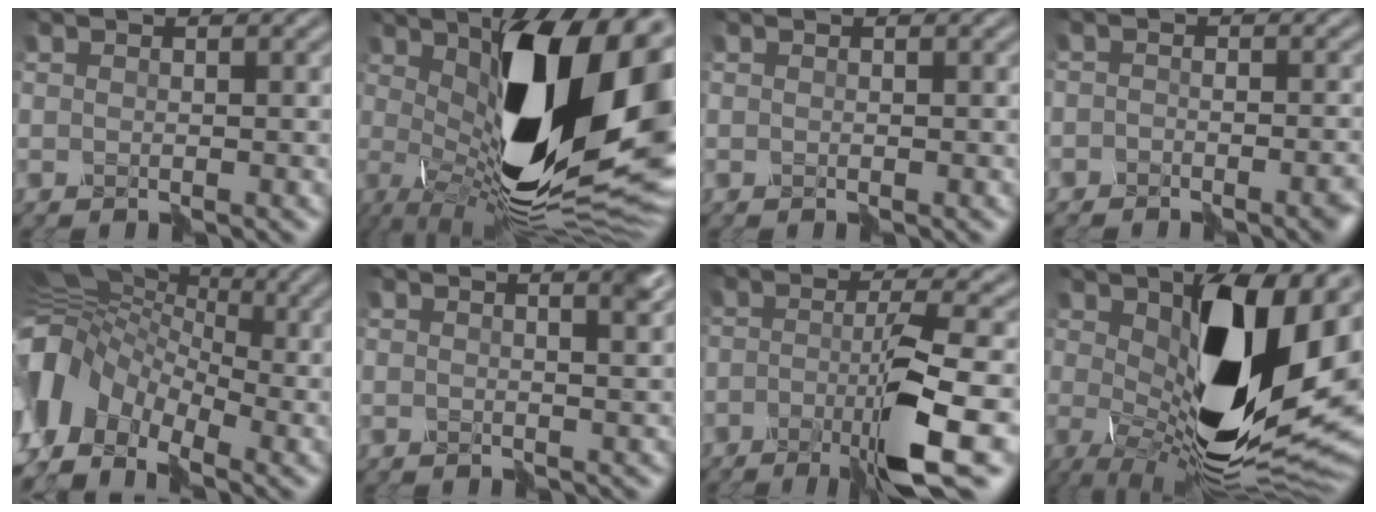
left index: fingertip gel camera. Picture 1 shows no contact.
{"total": 16.9, "force": [2.1, 7.5, 15.0], "torque": [-0.254, -0.013, 0.031]}
{"total": 0.0}
{"total": 3.1, "force": [-2.6, 1.2, 0.9], "torque": [-0.003, 0.003, -0.041]}
{"total": 8.5, "force": [-2.4, 6.8, 4.4], "torque": [-0.104, 0.018, -0.066]}
{"total": 3.8, "force": [1.8, 1.6, 3.0], "torque": [-0.003, 0.017, 0.011]}
{"total": 7.9, "force": [-4.0, 1.0, 6.7], "torque": [-0.118, 0.007, -0.080]}
{"total": 15.9, "force": [0.8, 7.9, 13.8], "torque": [-0.241, -0.019, 0.016]}